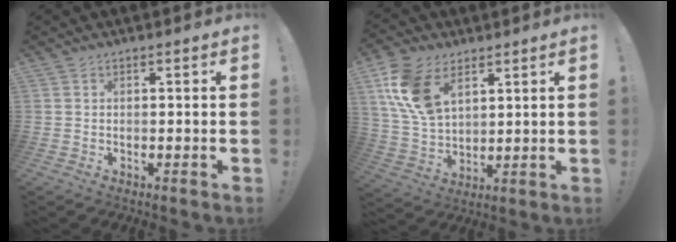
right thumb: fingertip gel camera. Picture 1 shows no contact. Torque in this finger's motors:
{"motor_torque": [0.14, 0.40, 1.53, 0.48, 0.12]}